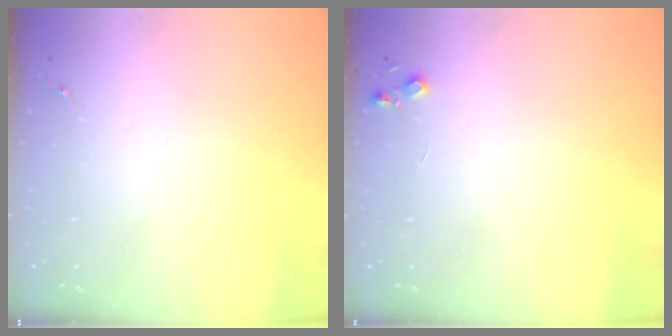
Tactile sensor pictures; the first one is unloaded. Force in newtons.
{"total": 4.4, "press": 4.3, "slide": 0.5}